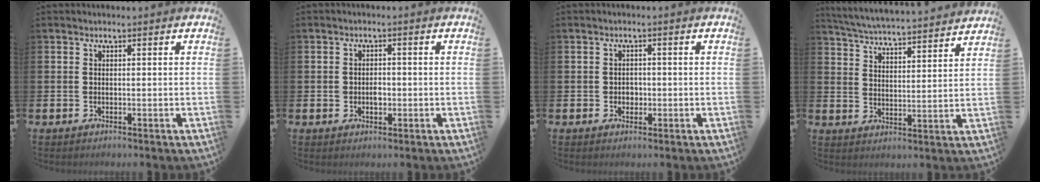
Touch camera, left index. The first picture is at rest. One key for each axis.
{"total": 2.0, "fx": -0.2, "fy": 1.6, "fz": 1.2, "tx": -0.008, "ty": 0.002, "tz": -0.010}
{"total": 1.6, "fx": -0.2, "fy": 1.5, "fz": 0.6, "tx": 0.000, "ty": 0.002, "tz": -0.009}
{"total": 5.6, "fx": 5.5, "fy": 0.1, "fz": 0.9, "tx": -0.043, "ty": -0.043, "tz": 0.094}